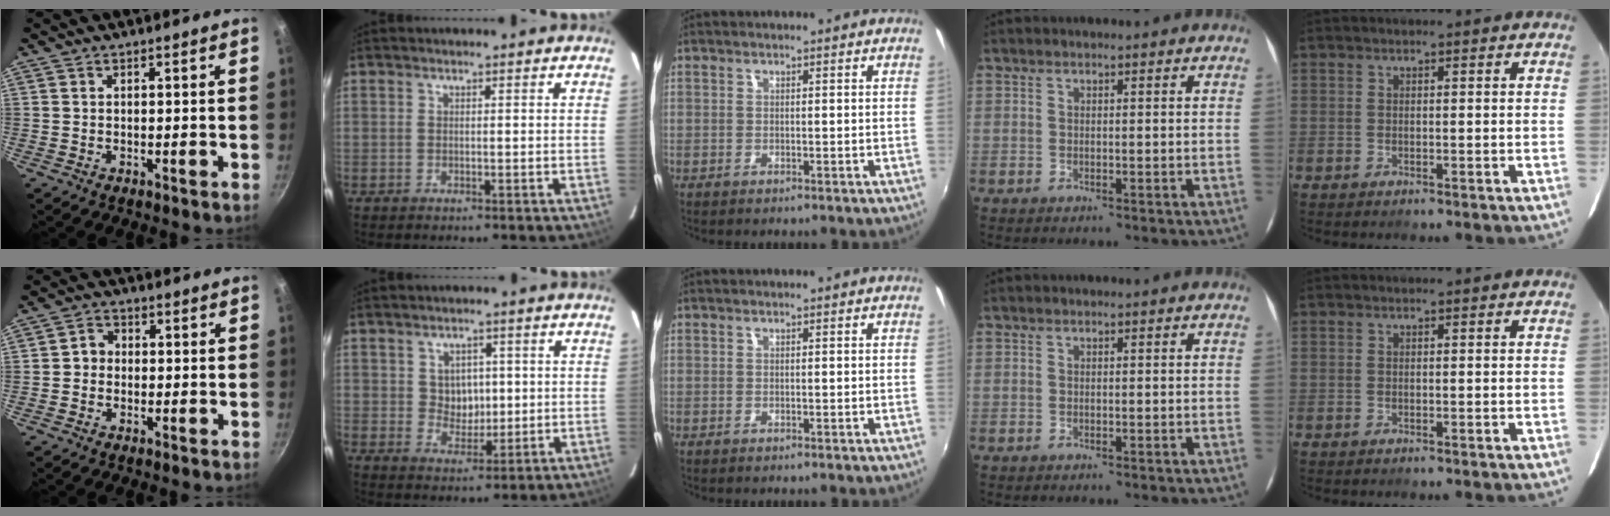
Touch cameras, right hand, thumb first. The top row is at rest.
{"thumb": {"total": 3.3, "force": [-0.2, 2.9, 1.5], "torque": [-0.008, 0.011, -0.010]}, "index": {"total": 5.5, "force": [1.0, 4.9, 2.4], "torque": [-0.038, 0.008, 0.024]}}